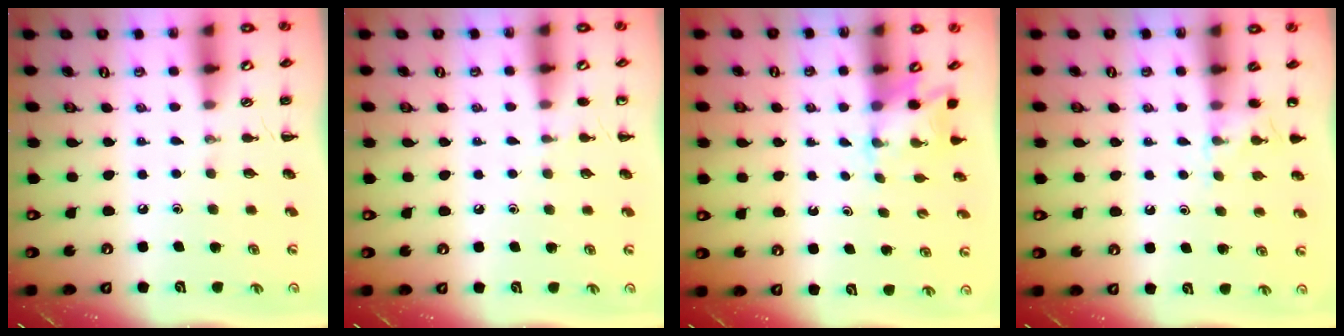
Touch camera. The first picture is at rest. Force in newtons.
{"total": 3.8, "press": 3.6, "slide": 1.3}
{"total": 2.5, "press": 2.4, "slide": 0.9}
{"total": 5.7, "press": 5.4, "slide": 1.8}